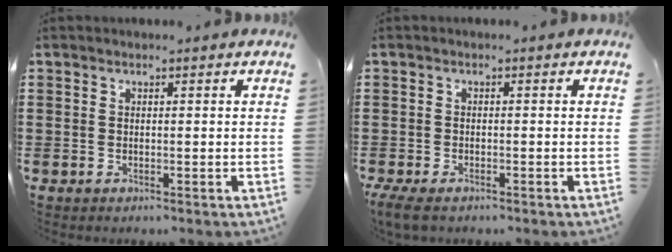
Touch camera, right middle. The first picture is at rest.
{"total": 1.8, "force": [-1.4, 0.5, 1.0], "torque": [-0.040, -0.006, -0.034]}